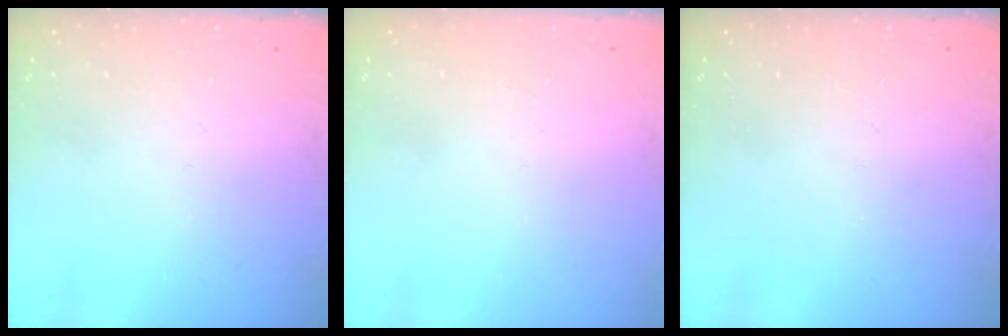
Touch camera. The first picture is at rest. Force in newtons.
{"total": 0.0}
{"total": 0.0}